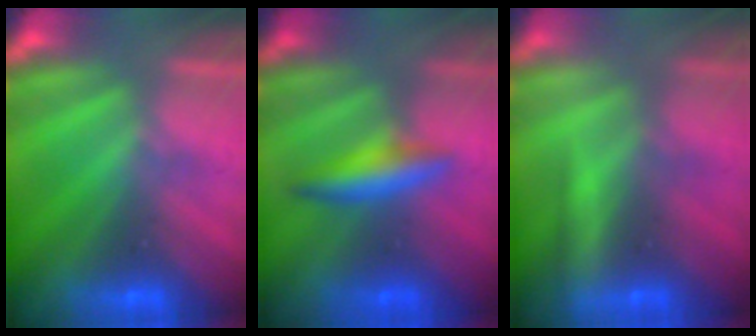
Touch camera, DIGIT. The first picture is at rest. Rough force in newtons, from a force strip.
{"total": 2.4}
{"total": 2.1}